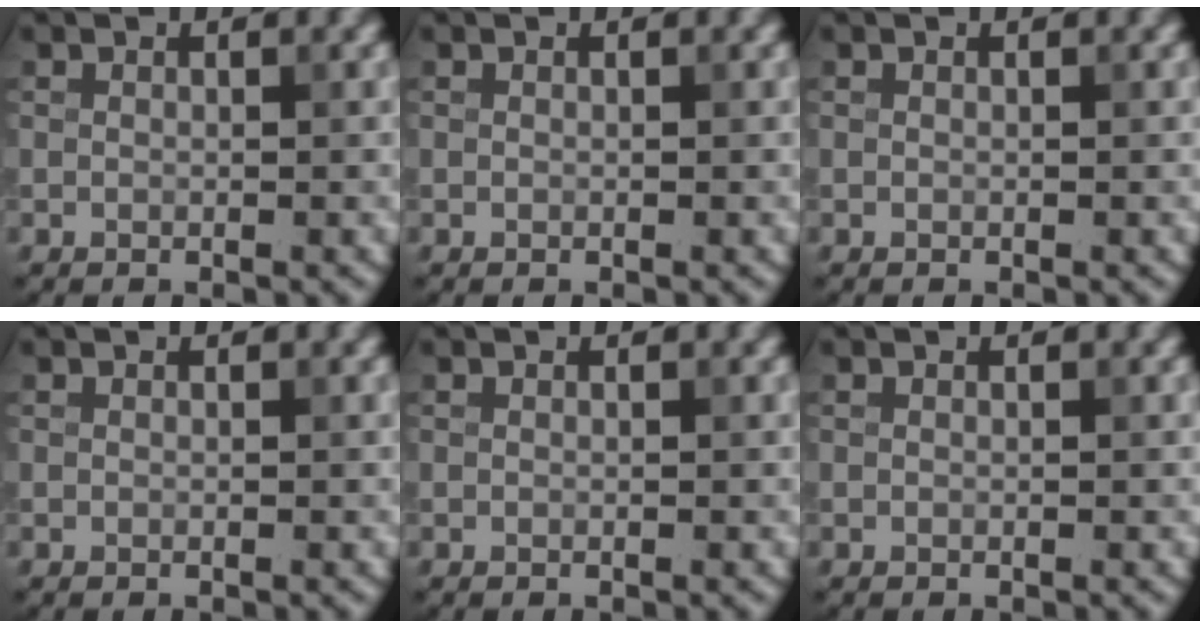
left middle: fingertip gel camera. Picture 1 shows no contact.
{"total": 0.0}
{"total": 0.0}
{"total": 0.0}
{"total": 0.0}
{"total": 0.0}